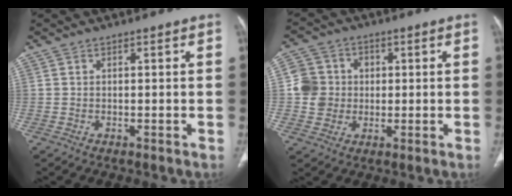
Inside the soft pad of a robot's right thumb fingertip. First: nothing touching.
{"total": 8.0, "force": [0.3, 7.6, 2.2], "torque": [-0.018, 0.011, 0.004]}